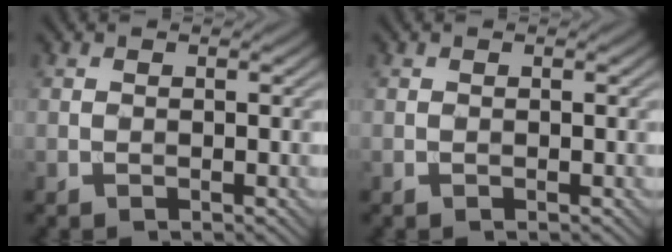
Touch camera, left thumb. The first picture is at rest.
{"total": 0.0}